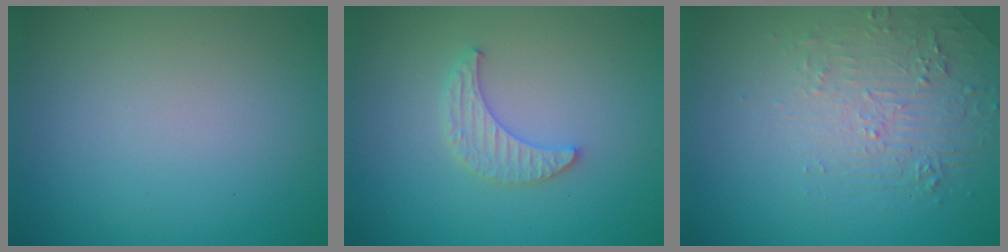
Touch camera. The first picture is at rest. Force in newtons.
{"total": 2.2, "press": 2.2, "slide": 0.5}
{"total": 2.2, "press": 1.3, "slide": 1.8}